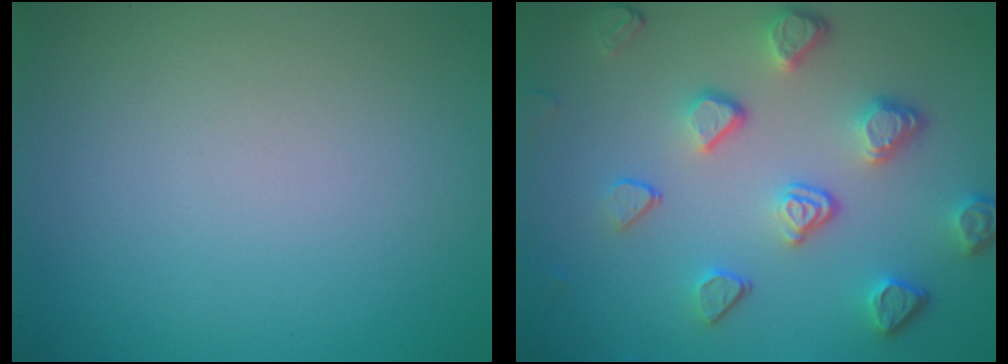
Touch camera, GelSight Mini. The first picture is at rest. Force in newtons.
{"total": 5.1, "press": 3.9, "slide": 3.2}